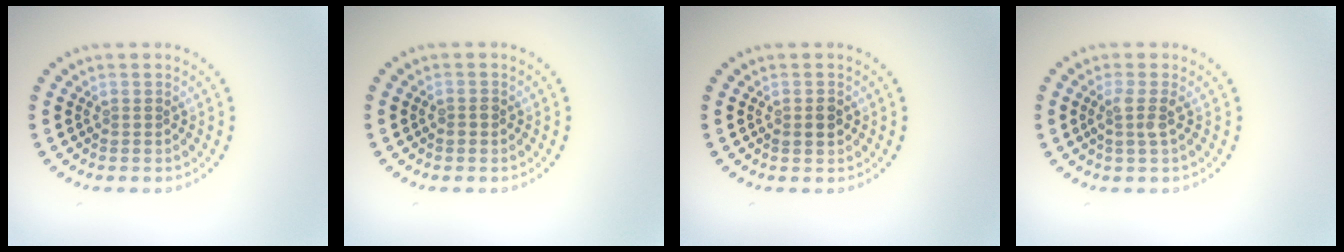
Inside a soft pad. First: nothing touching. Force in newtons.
{"total": 0.9, "press": 0.9, "slide": 0.1}
{"total": 1.3, "press": 1.3, "slide": 0.2}
{"total": 1.8, "press": 1.3, "slide": 1.2}